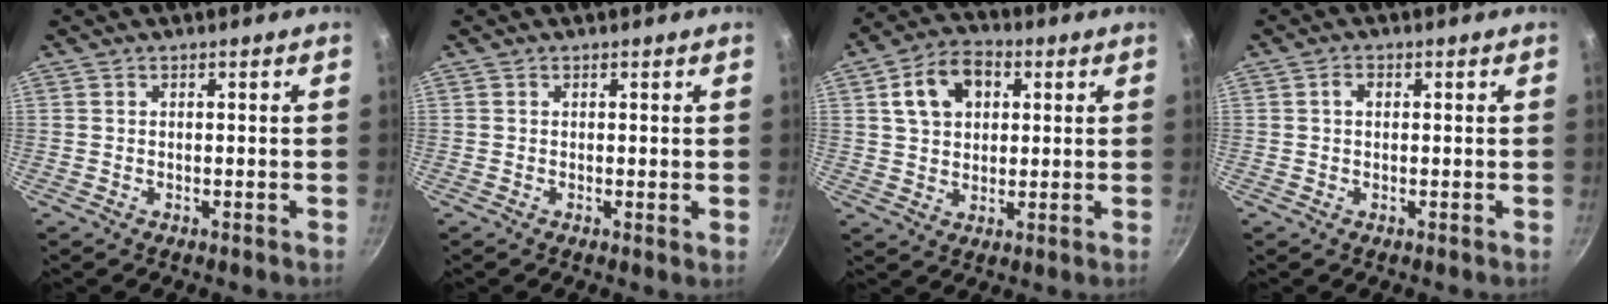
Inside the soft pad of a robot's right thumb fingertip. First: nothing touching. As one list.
[{"total": 0.6, "force": [0.3, 0.3, 0.5], "torque": [-0.007, -0.004, 0.001]}, {"total": 10.5, "force": [3.2, 7.5, 6.6], "torque": [-0.093, 0.011, 0.045]}, {"total": 1.7, "force": [0.3, 1.2, 1.2], "torque": [-0.018, 0.004, 0.003]}]